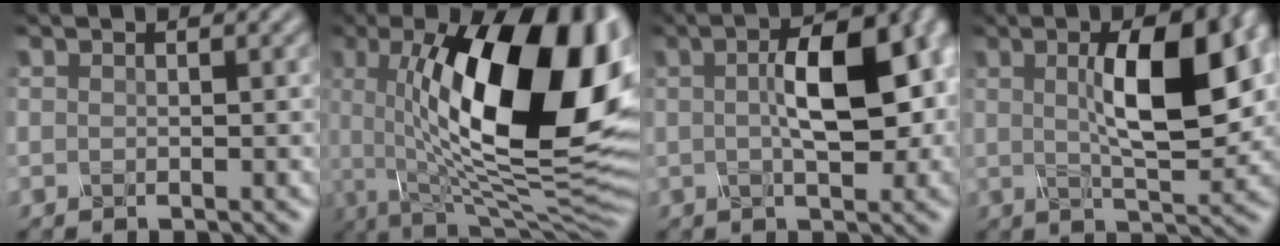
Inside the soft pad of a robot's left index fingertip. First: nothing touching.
{"total": 18.2, "force": [3.0, 7.2, 16.5], "torque": [-0.226, 0.010, 0.042]}
{"total": 8.8, "force": [1.0, 3.3, 8.0], "torque": [-0.117, 0.015, 0.009]}
{"total": 9.8, "force": [1.8, 3.0, 9.1], "torque": [-0.130, 0.009, 0.027]}